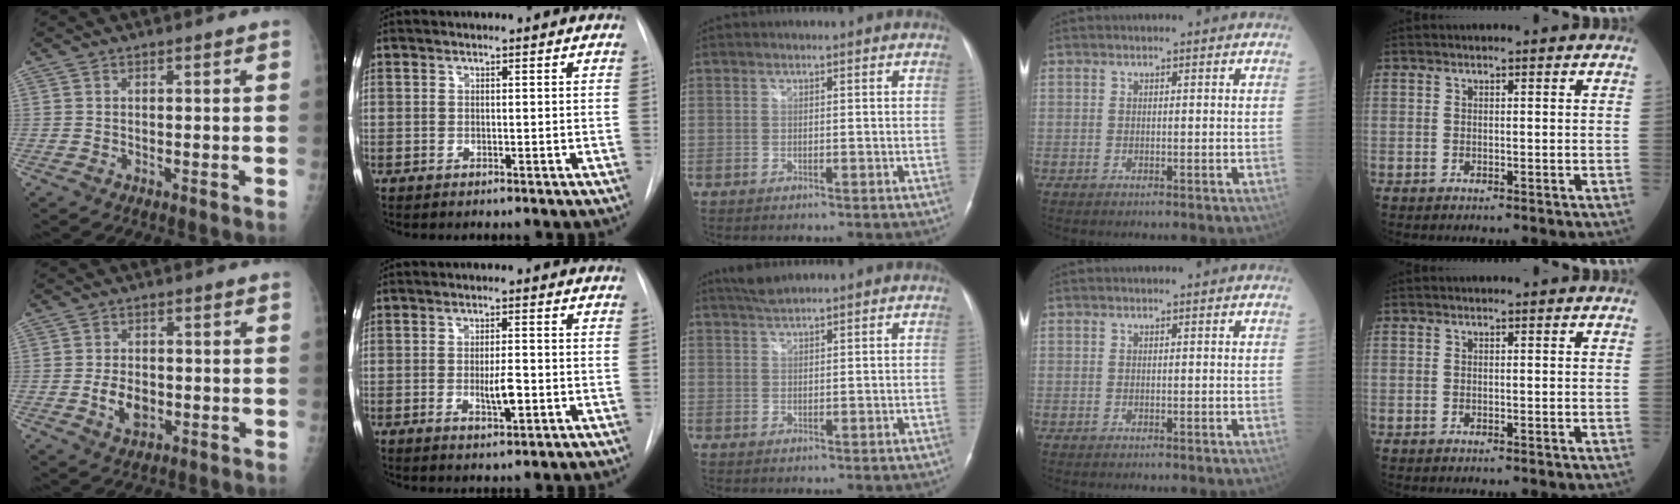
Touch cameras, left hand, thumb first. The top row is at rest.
{"thumb": {"total": 5.1, "force": [-1.1, 3.4, 3.6], "torque": [-0.055, 0.000, -0.015]}, "index": {"total": 4.0, "force": [-1.8, 0.8, 3.5], "torque": [-0.061, -0.008, -0.021]}, "middle": {"total": 2.8, "force": [2.6, 0.0, 1.0], "torque": [-0.025, 0.010, 0.051]}}